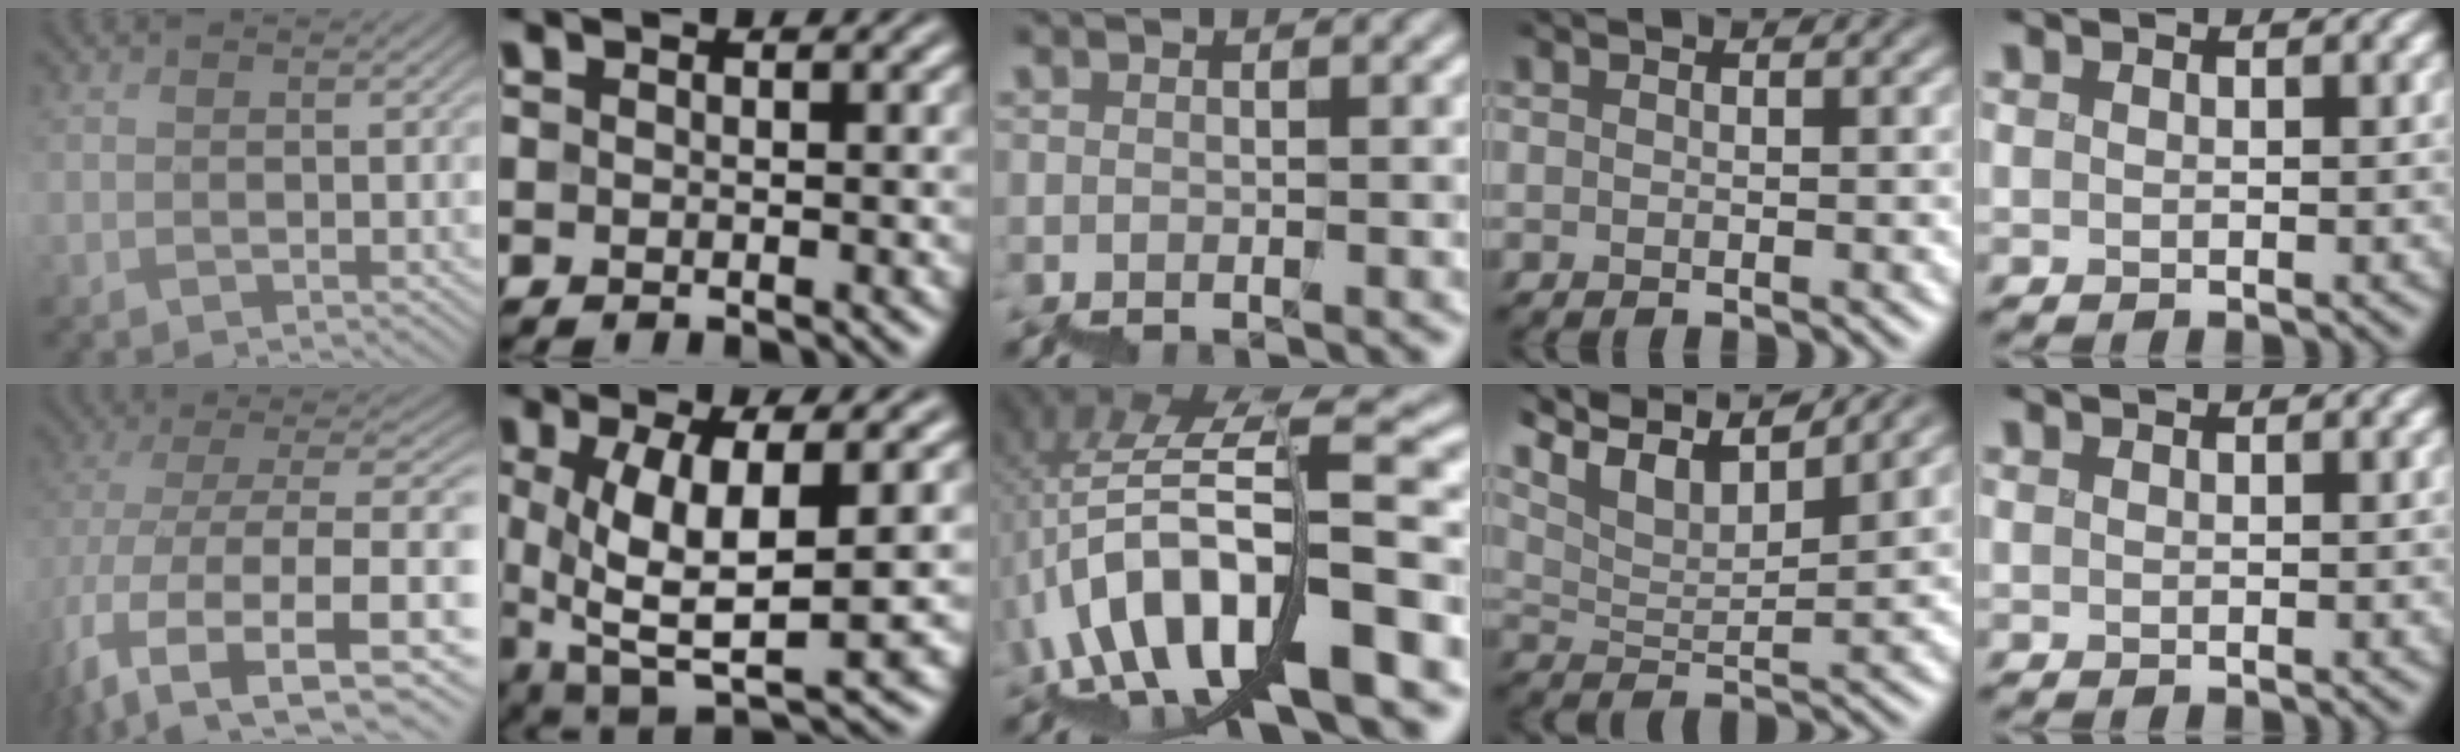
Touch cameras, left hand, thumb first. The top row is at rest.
{"thumb": {"total": 13.6, "force": [-2.8, 8.1, 10.5], "torque": [-0.274, -0.020, -0.038]}, "index": {"total": 8.4, "force": [0.2, 3.0, 7.8], "torque": [-0.156, -0.013, 0.008]}, "middle": {"total": 11.8, "force": [-0.2, 3.3, 11.3], "torque": [-0.181, 0.032, 0.016]}, "ring": {"total": 8.0, "force": [6.4, 1.6, 4.5], "torque": [-0.085, 0.013, 0.104]}}